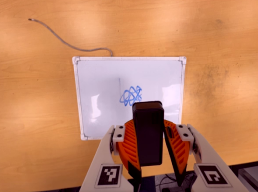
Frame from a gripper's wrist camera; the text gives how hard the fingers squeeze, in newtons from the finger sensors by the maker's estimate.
{"total": 7.2, "left": 7.7, "right": 6.8}